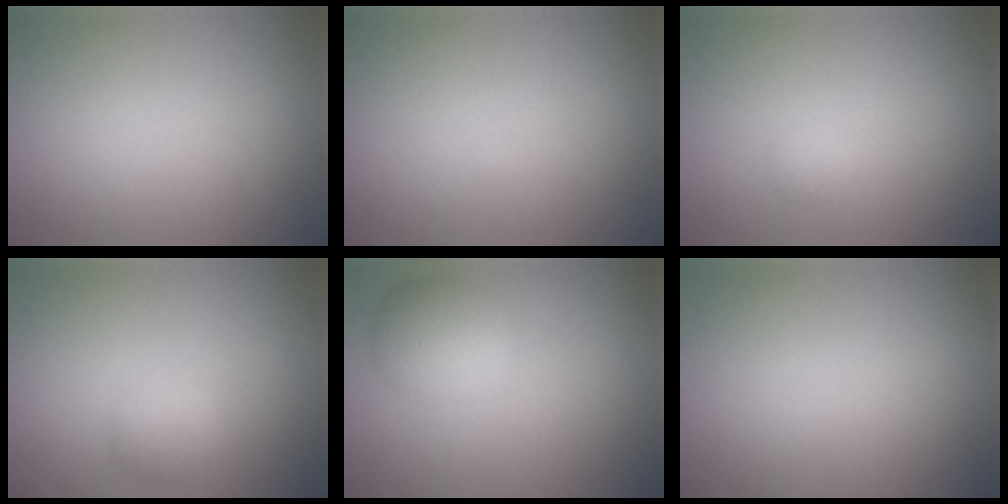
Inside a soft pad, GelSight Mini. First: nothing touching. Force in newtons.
{"total": 0.0}
{"total": 0.7, "press": 0.7, "slide": 0.0}
{"total": 1.8, "press": 1.8, "slide": 0.1}
{"total": 3.3, "press": 3.3, "slide": 0.2}
{"total": 0.0}